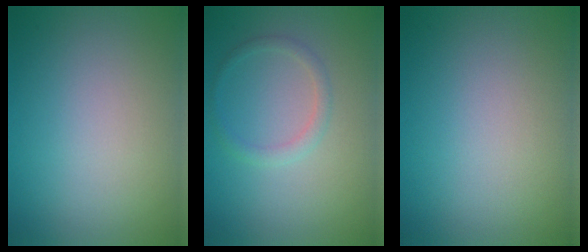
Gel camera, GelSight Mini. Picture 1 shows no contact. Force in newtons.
{"total": 1.4, "press": 1.4, "slide": 0.1}
{"total": 0.0}